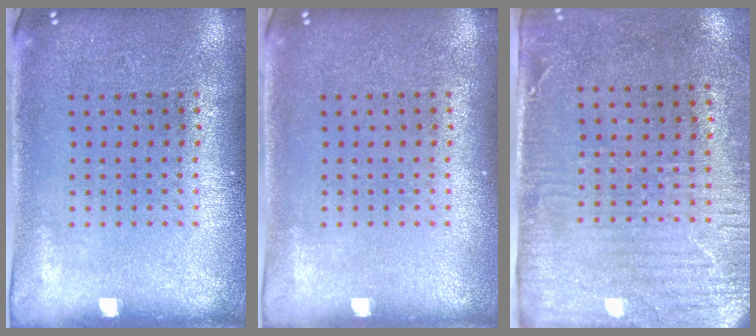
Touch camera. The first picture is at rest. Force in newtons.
{"total": 0.0}
{"total": 3.0, "press": 2.4, "slide": 1.7}